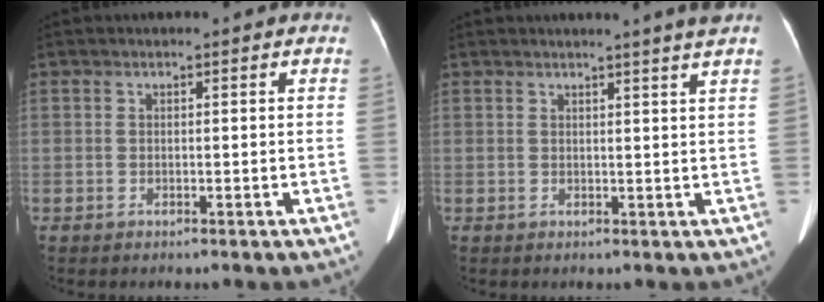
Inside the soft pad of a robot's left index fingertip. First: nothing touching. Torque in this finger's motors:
{"motor_torque": [0.27, -0.82, -0.04, 0.01]}